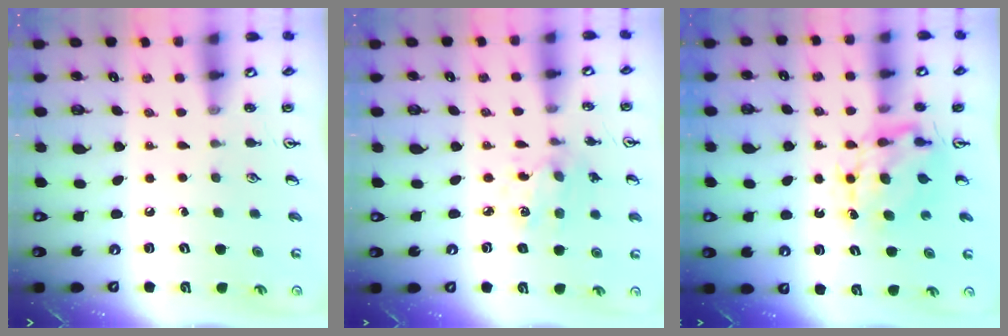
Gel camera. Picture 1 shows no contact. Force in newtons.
{"total": 2.1, "press": 2.1, "slide": 0.4}
{"total": 7.9, "press": 7.9, "slide": 0.6}